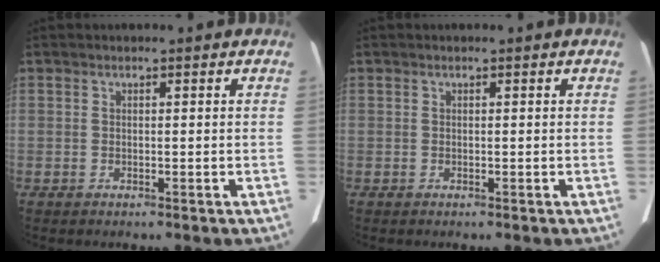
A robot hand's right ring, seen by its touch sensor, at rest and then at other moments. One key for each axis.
{"total": 0.0}